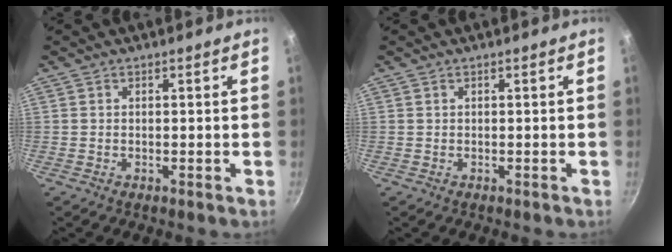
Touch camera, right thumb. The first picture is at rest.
{"total": 0.0}